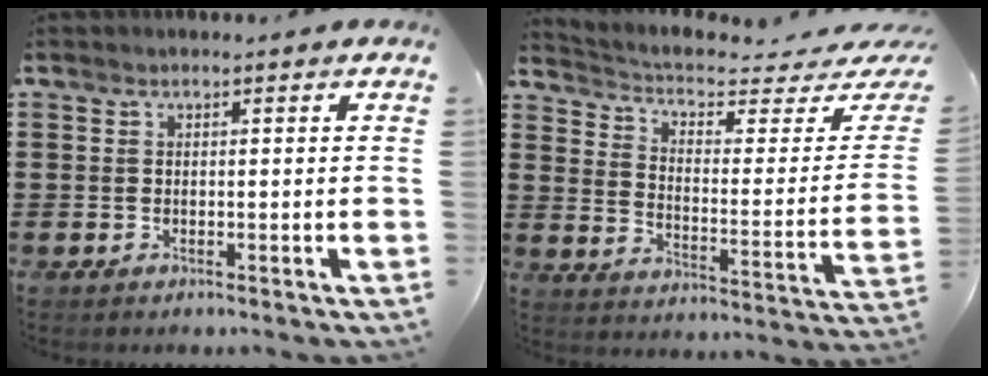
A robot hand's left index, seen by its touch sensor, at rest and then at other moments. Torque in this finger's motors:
{"motor_torque": [1.07, -1.06, 0.12, 0.00]}